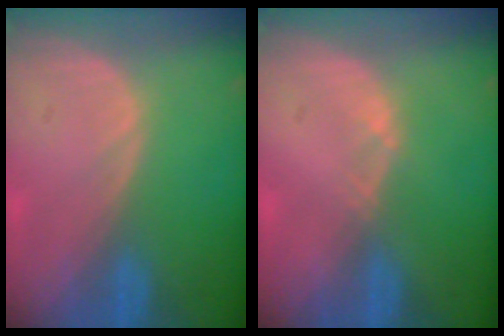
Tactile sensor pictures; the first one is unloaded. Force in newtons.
{"total": 0.6, "press": 0.5, "slide": 0.2}